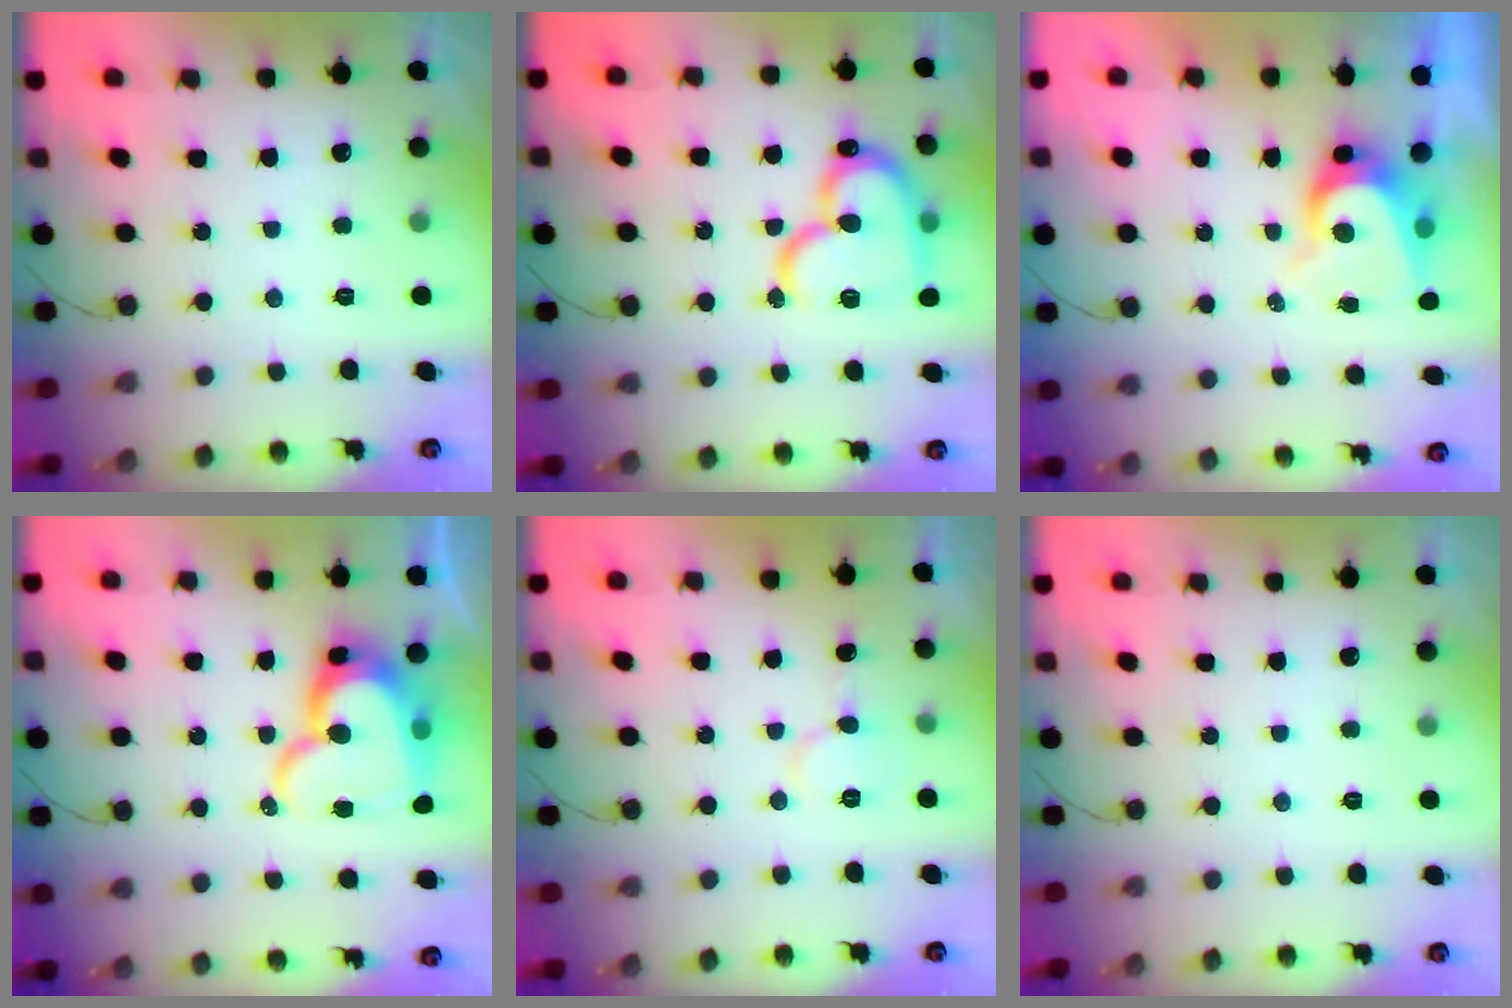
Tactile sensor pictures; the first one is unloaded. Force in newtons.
{"total": 21.1, "press": 20.9, "slide": 2.7}
{"total": 7.2, "press": 7.1, "slide": 0.6}
{"total": 17.0, "press": 17.0, "slide": 1.5}
{"total": 6.0, "press": 6.0, "slide": 0.3}
{"total": 0.0}